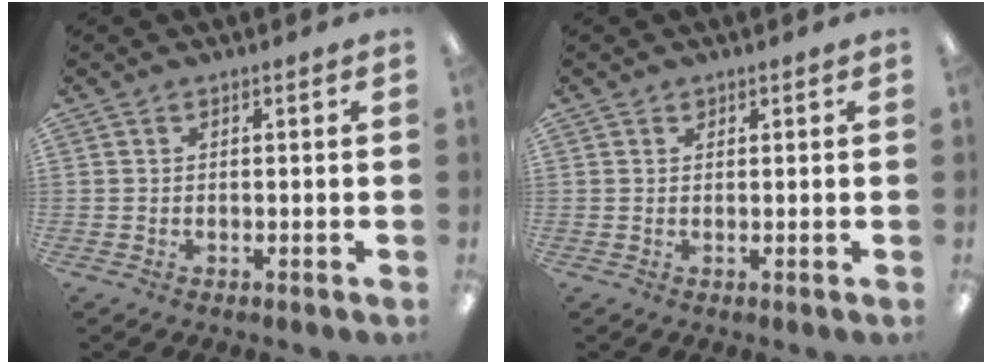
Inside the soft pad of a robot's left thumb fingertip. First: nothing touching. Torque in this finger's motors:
{"motor_torque": [0.06, 0.00, 0.22, -0.25, 0.00]}